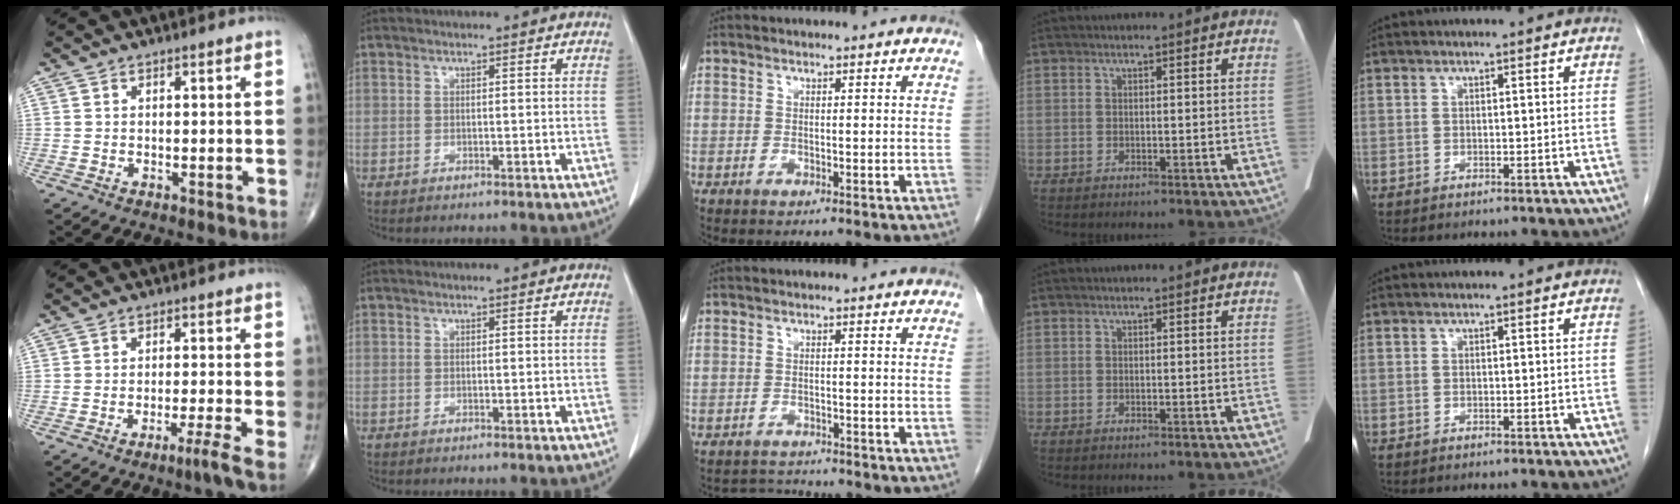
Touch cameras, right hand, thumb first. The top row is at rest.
{"thumb": {"total": 3.2, "force": [-2.1, -1.1, 2.1], "torque": [-0.047, 0.003, -0.043]}, "middle": {"total": 2.6, "force": [-2.5, 0.0, -0.7], "torque": [0.011, -0.012, -0.038]}}